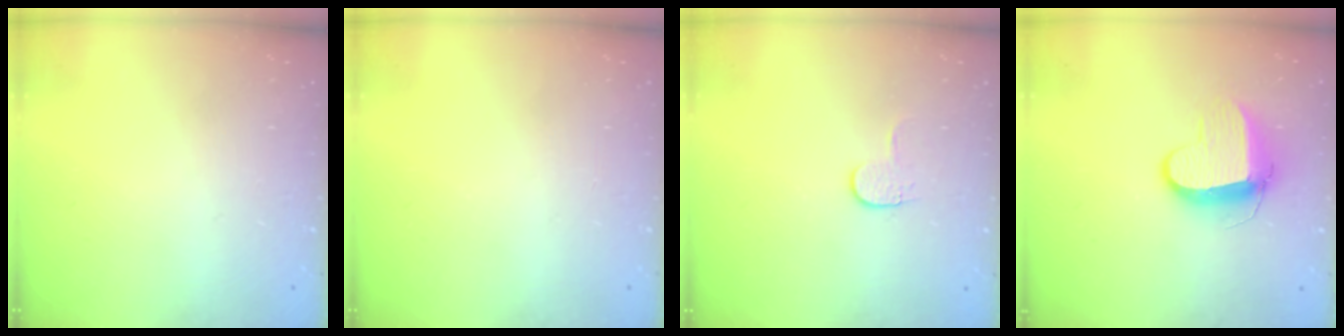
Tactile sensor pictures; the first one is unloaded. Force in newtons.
{"total": 0.0}
{"total": 3.9, "press": 3.9, "slide": 0.4}
{"total": 9.6, "press": 9.5, "slide": 0.9}